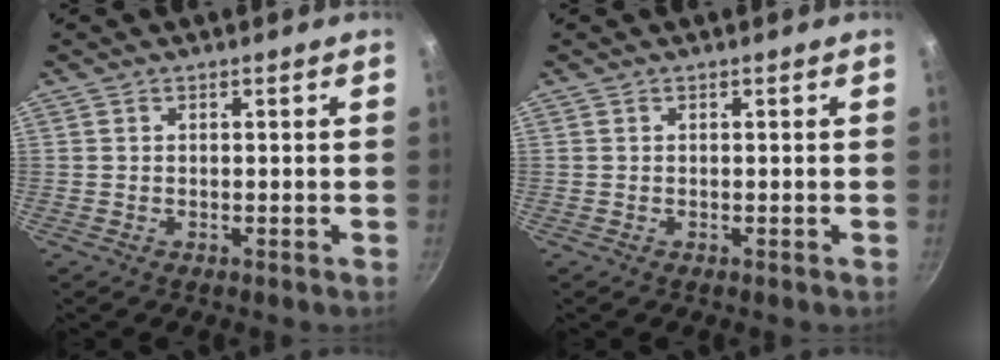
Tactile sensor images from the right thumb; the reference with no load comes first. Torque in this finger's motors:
{"motor_torque": [-0.08, 0.08, -0.38, 0.11, 0.00]}